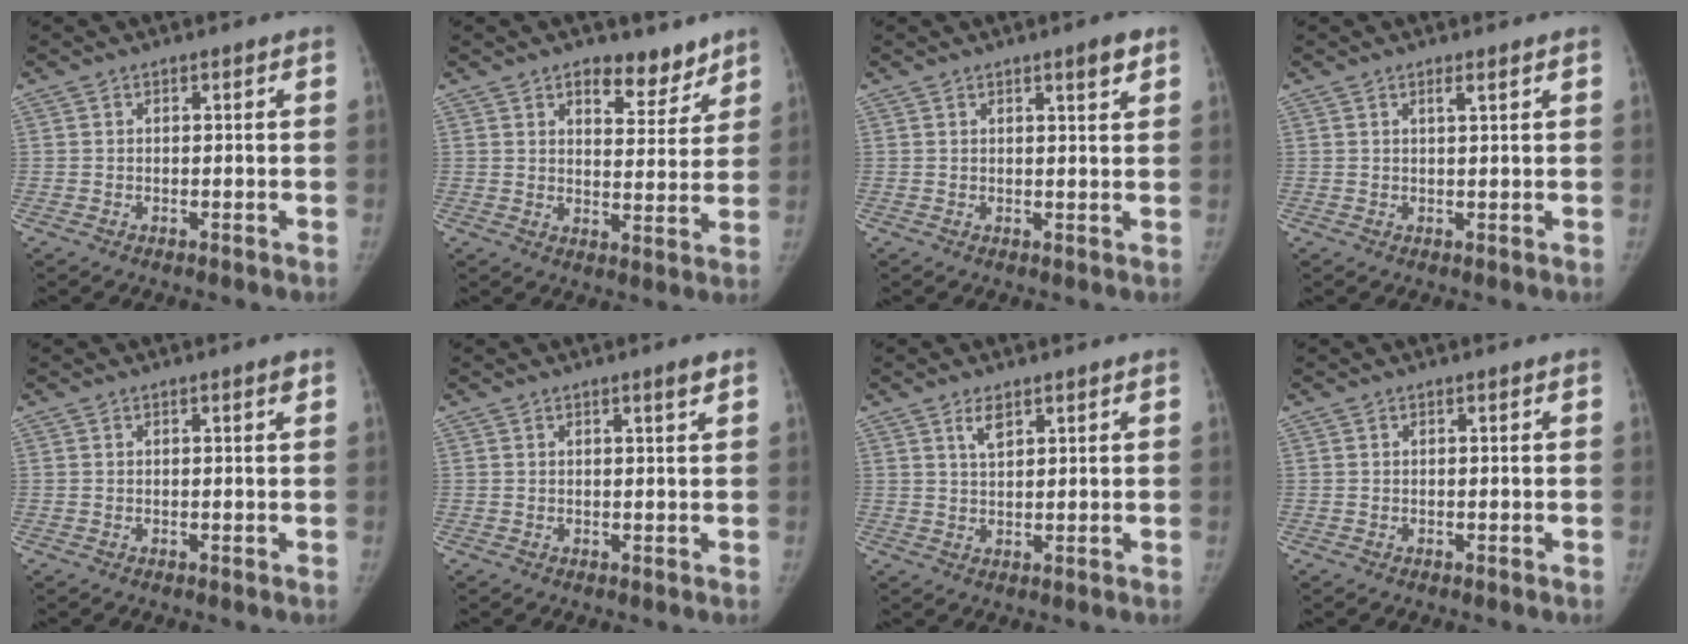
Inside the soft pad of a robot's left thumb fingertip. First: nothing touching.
{"total": 7.6, "force": [5.5, 4.0, 3.4], "torque": [-0.011, -0.034, 0.081]}
{"total": 3.0, "force": [1.9, 0.4, 2.3], "torque": [-0.029, -0.011, 0.027]}
{"total": 1.4, "force": [0.9, 0.0, 1.1], "torque": [-0.019, -0.005, 0.016]}
{"total": 0.9, "force": [0.5, 0.0, 0.7], "torque": [-0.010, -0.001, 0.006]}
{"total": 1.9, "force": [1.0, -0.3, 1.6], "torque": [-0.026, -0.007, 0.017]}
{"total": 2.9, "force": [1.9, 1.1, 1.9], "torque": [-0.030, -0.010, 0.039]}
{"total": 0.0}